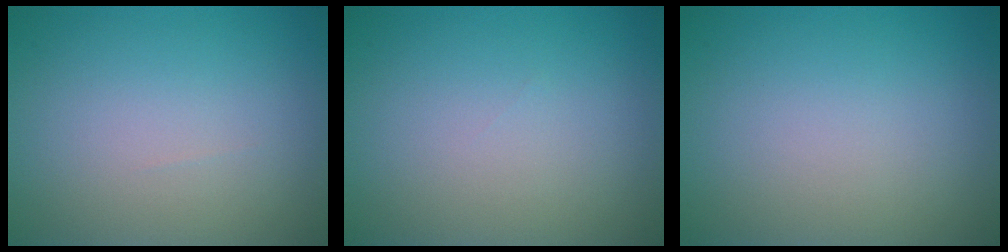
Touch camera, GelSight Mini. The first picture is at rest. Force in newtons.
{"total": 0.0}
{"total": 0.0}